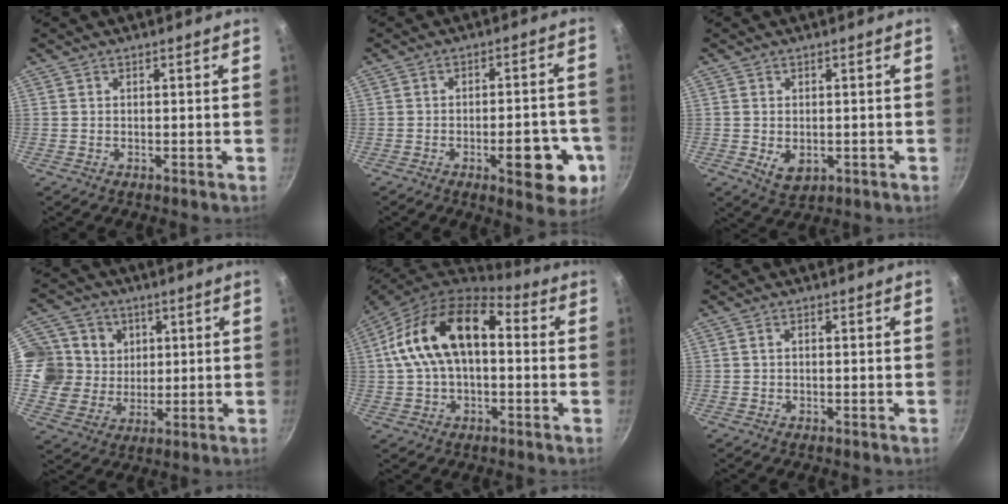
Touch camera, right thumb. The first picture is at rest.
{"total": 12.5, "force": [-4.5, 5.0, 10.6], "torque": [-0.103, 0.023, -0.054]}
{"total": 4.6, "force": [-0.8, 3.2, 3.2], "torque": [-0.047, -0.009, -0.005]}
{"total": 13.0, "force": [3.0, 11.8, 4.4], "torque": [-0.054, -0.005, 0.049]}
{"total": 17.6, "force": [1.7, 10.4, 14.0], "torque": [-0.227, 0.038, 0.012]}
{"total": 1.0, "force": [0.0, 0.6, 0.8], "torque": [-0.017, 0.007, -0.001]}